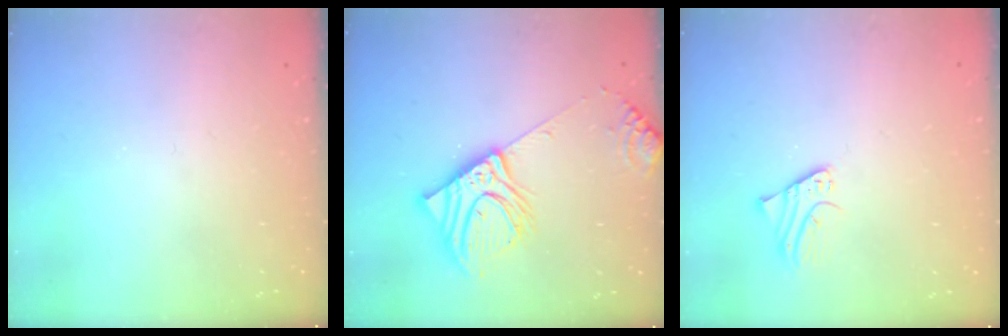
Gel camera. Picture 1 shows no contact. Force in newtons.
{"total": 17.4, "press": 17.1, "slide": 3.3}
{"total": 1.9, "press": 1.9, "slide": 0.1}